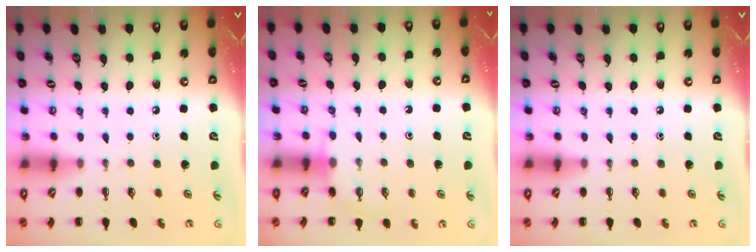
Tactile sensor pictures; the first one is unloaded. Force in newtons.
{"total": 4.3, "press": 4.1, "slide": 1.2}
{"total": 0.0}